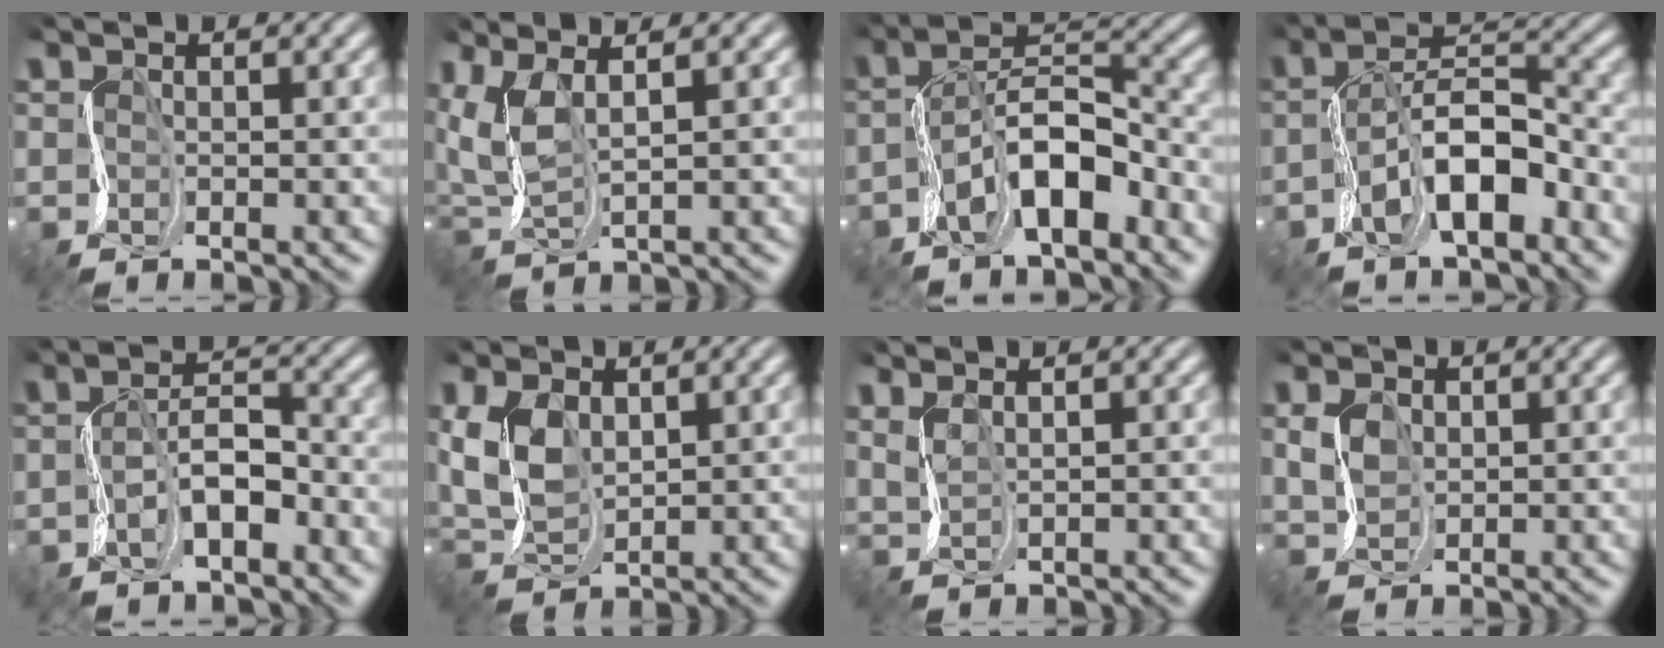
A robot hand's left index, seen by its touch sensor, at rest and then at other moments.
{"total": 3.4, "force": [2.3, 1.1, 2.3], "torque": [-0.084, 0.016, 0.054]}
{"total": 5.4, "force": [-3.5, 1.7, 3.7], "torque": [-0.084, 0.021, -0.066]}
{"total": 5.5, "force": [-3.0, 1.8, 4.2], "torque": [-0.094, 0.019, -0.058]}
{"total": 2.1, "force": [-1.6, 0.7, 1.2], "torque": [-0.046, 0.015, -0.033]}
{"total": 3.0, "force": [1.7, 1.8, 1.7], "torque": [-0.079, 0.012, 0.035]}
{"total": 2.1, "force": [2.0, 0.5, 0.2], "torque": [-0.016, 0.023, 0.018]}
{"total": 1.1, "force": [0.8, 0.3, -0.7], "torque": [-0.017, 0.009, 0.019]}